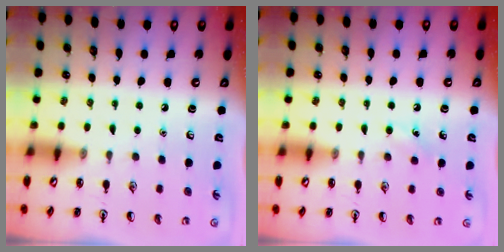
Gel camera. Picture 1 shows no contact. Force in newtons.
{"total": 4.2, "press": 3.9, "slide": 1.4}